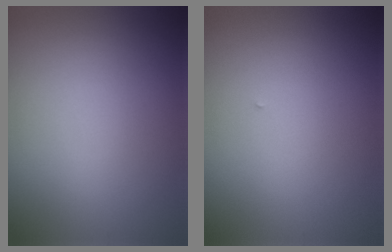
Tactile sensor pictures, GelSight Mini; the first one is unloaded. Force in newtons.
{"total": 0.0}